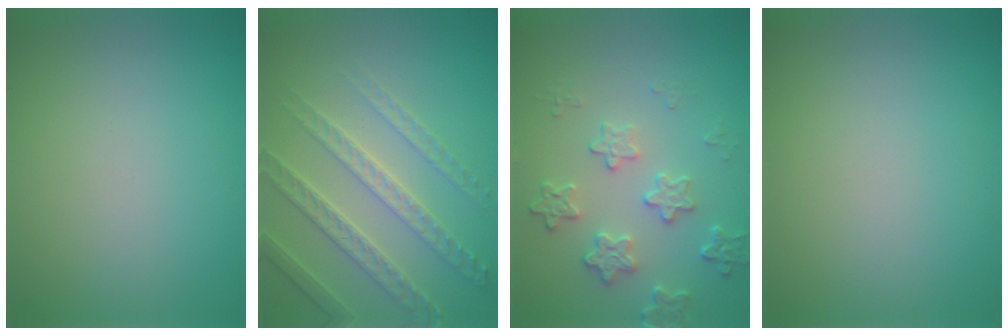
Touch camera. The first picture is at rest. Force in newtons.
{"total": 4.1, "press": 4.0, "slide": 0.9}
{"total": 2.9, "press": 2.3, "slide": 1.8}
{"total": 0.0}